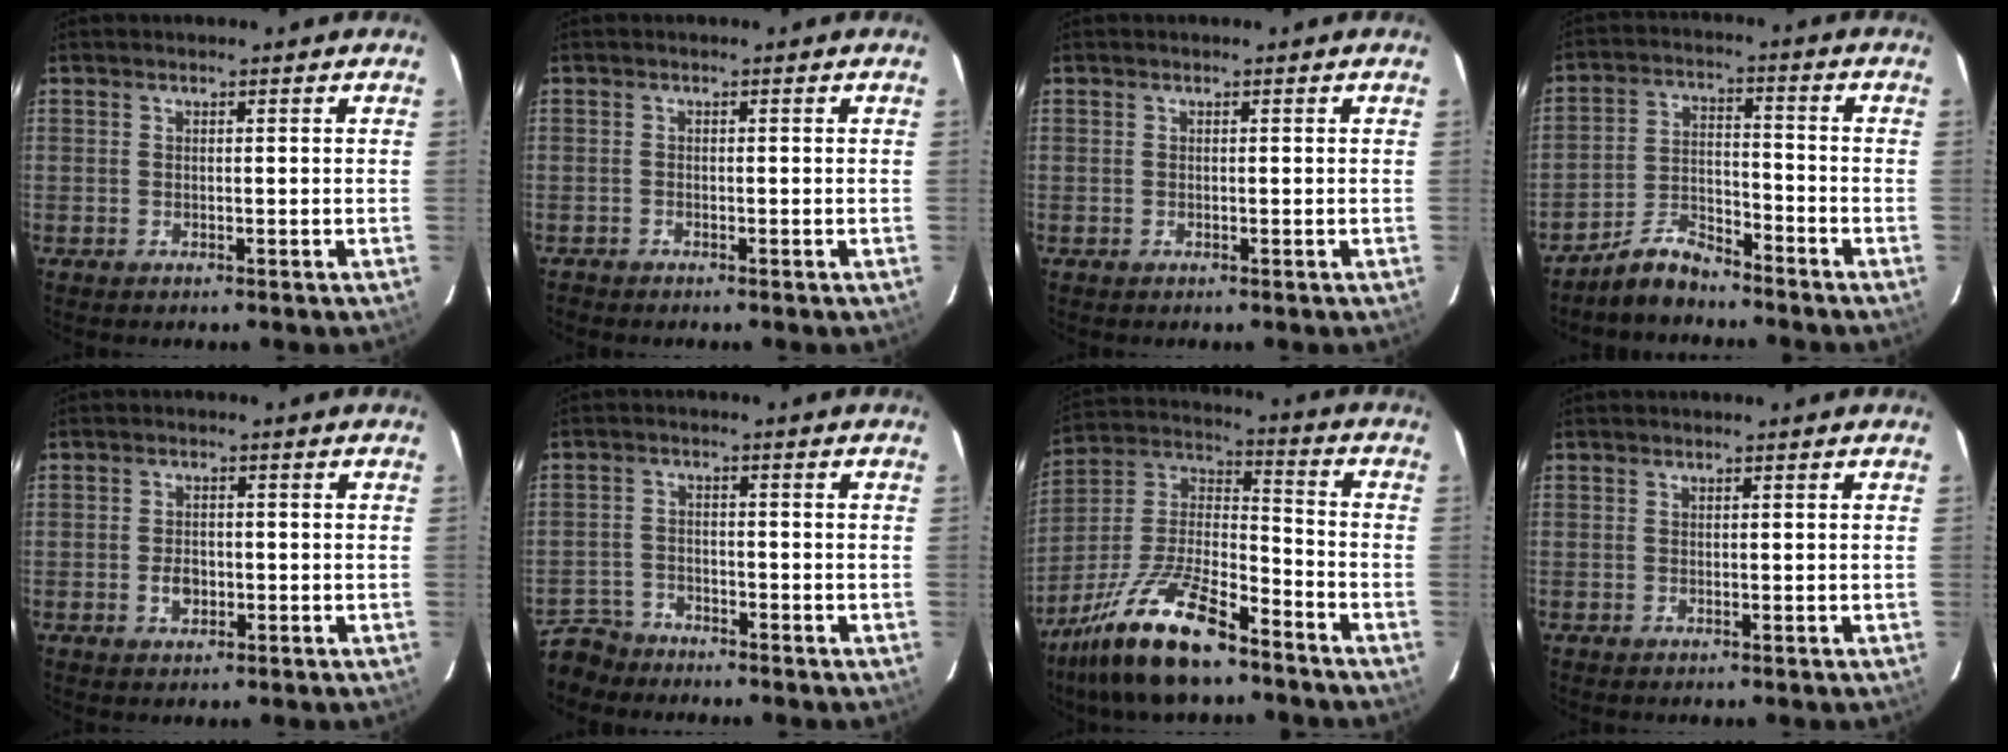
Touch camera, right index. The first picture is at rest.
{"total": 0.9, "force": [-0.9, 0.2, 0.0], "torque": [-0.006, 0.000, -0.017]}
{"total": 0.0}
{"total": 6.5, "force": [-5.9, 2.0, 1.9], "torque": [-0.049, 0.025, -0.110]}
{"total": 3.2, "force": [-0.9, 2.3, 2.0], "torque": [-0.036, 0.002, -0.015]}
{"total": 6.2, "force": [-5.5, 2.9, 0.6], "torque": [-0.029, 0.008, -0.106]}
{"total": 18.7, "force": [-12.9, 5.8, 12.2], "torque": [-0.257, -0.002, -0.238]}
{"total": 0.0}